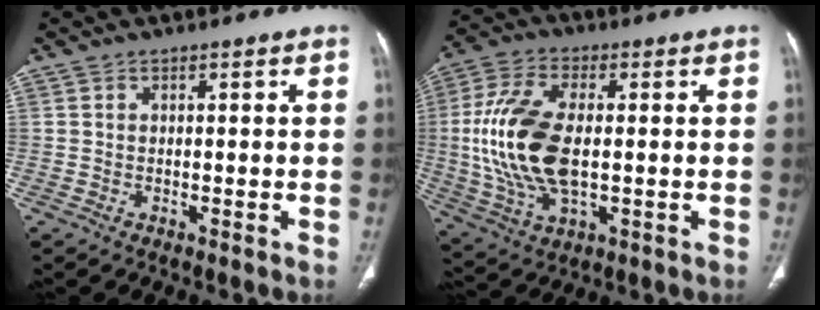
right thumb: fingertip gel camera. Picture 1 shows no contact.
{"total": 17.3, "force": [0.1, 8.8, 14.9], "torque": [-0.320, -0.003, 0.006]}